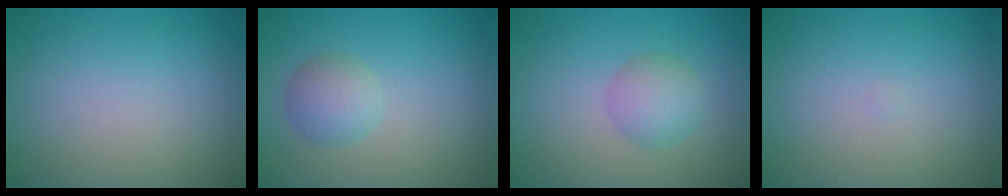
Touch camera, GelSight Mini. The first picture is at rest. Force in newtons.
{"total": 2.6, "press": 2.6, "slide": 0.1}
{"total": 2.8, "press": 2.8, "slide": 0.0}
{"total": 0.0}